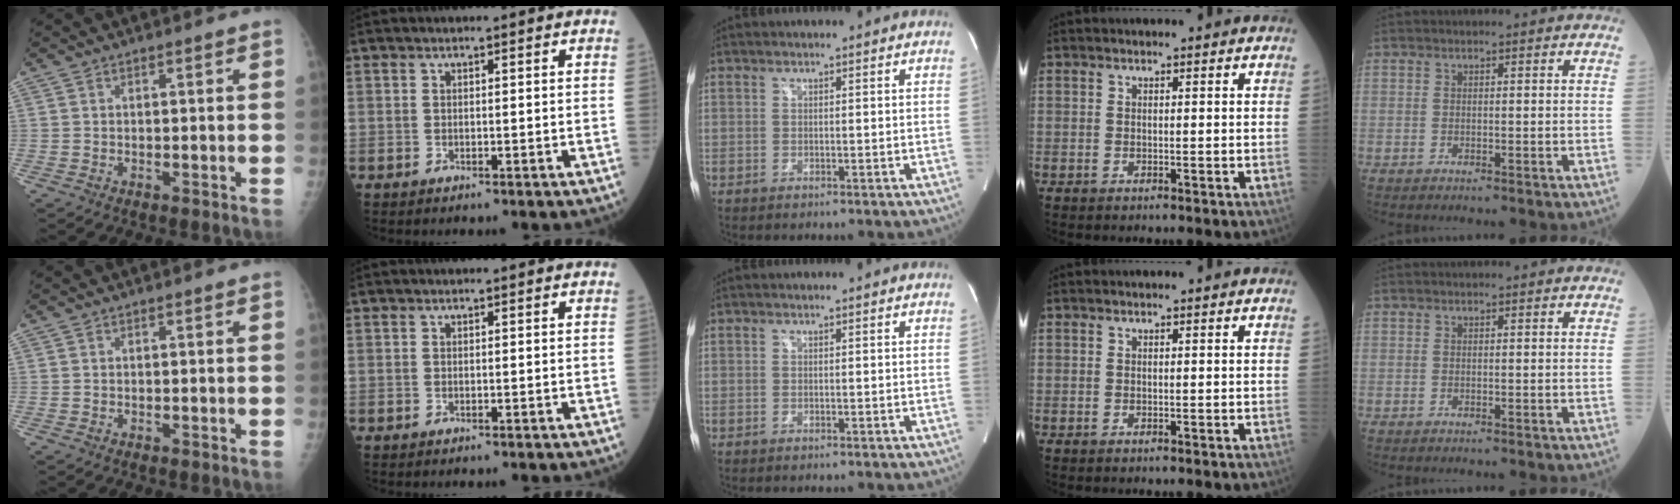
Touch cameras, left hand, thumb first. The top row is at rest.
{}